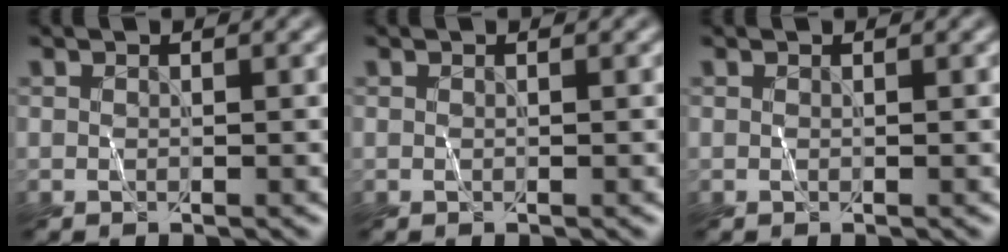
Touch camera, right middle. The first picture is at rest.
{"total": 0.0}
{"total": 0.0}